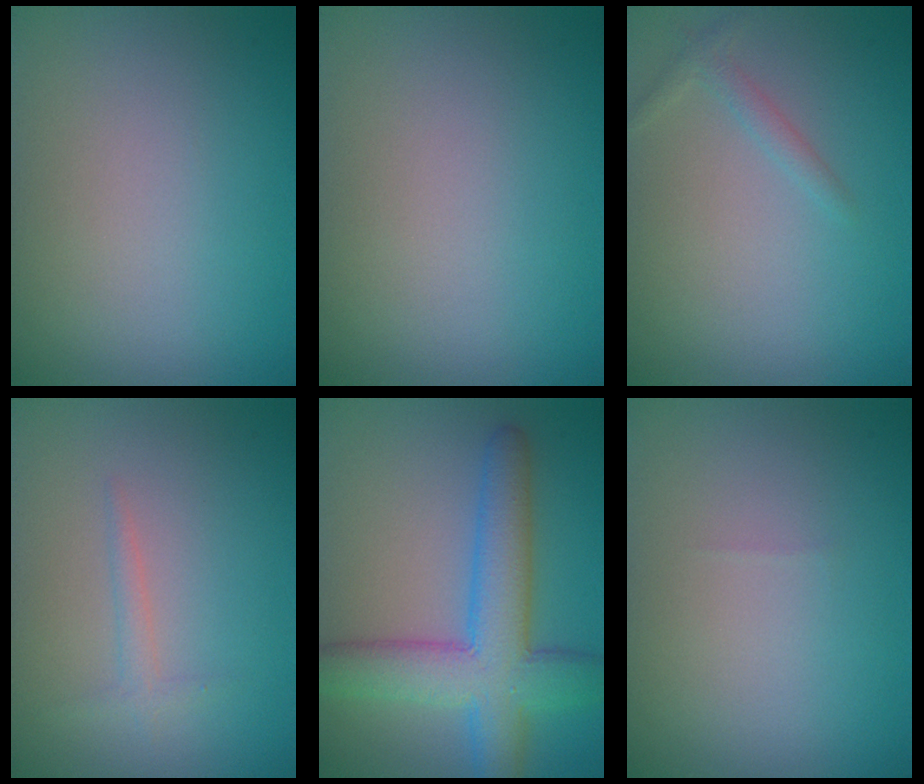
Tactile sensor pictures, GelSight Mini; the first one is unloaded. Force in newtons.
{"total": 0.0}
{"total": 1.1, "press": 1.1, "slide": 0.0}
{"total": 1.1, "press": 1.1, "slide": 0.0}
{"total": 7.7, "press": 7.7, "slide": 0.2}
{"total": 0.0}